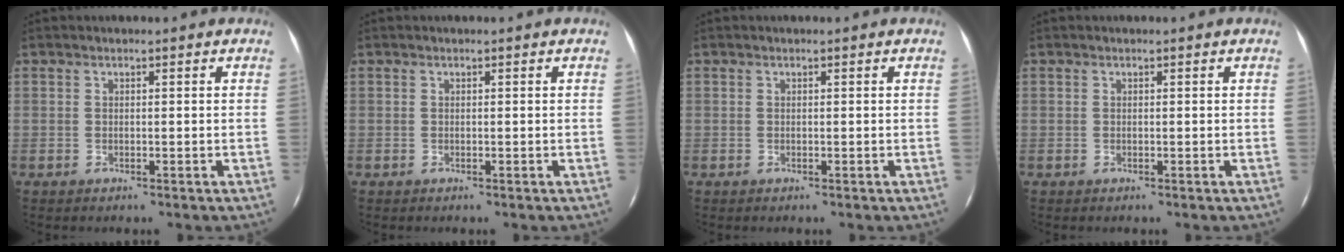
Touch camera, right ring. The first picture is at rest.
{"total": 0.0}
{"total": 0.0}
{"total": 0.0}